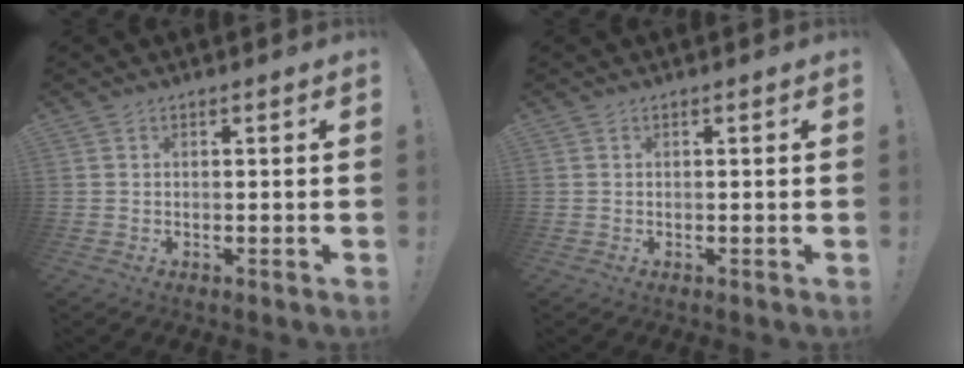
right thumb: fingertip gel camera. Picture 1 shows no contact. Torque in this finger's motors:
{"motor_torque": [-0.06, -0.10, 0.18, -0.14, 0.03]}